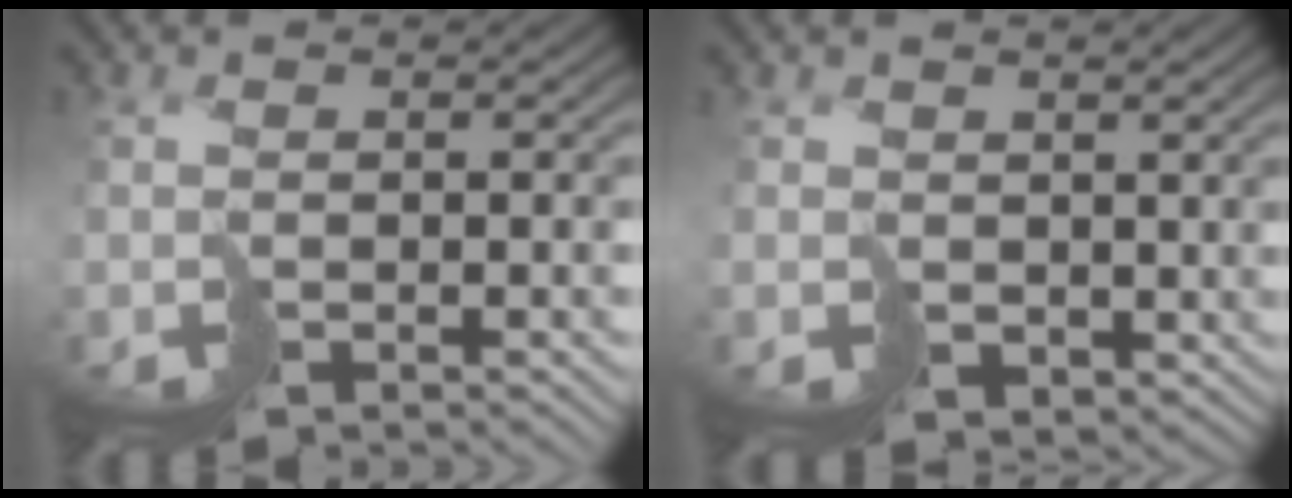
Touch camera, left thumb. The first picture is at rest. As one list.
[{"total": 1.7, "force": [1.2, 1.2, 0.2], "torque": [-0.009, -0.007, 0.028]}]